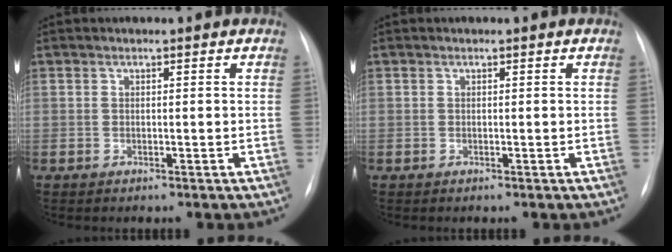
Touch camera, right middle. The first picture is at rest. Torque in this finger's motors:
{"motor_torque": [0.00, 0.00, 0.00, 0.00]}